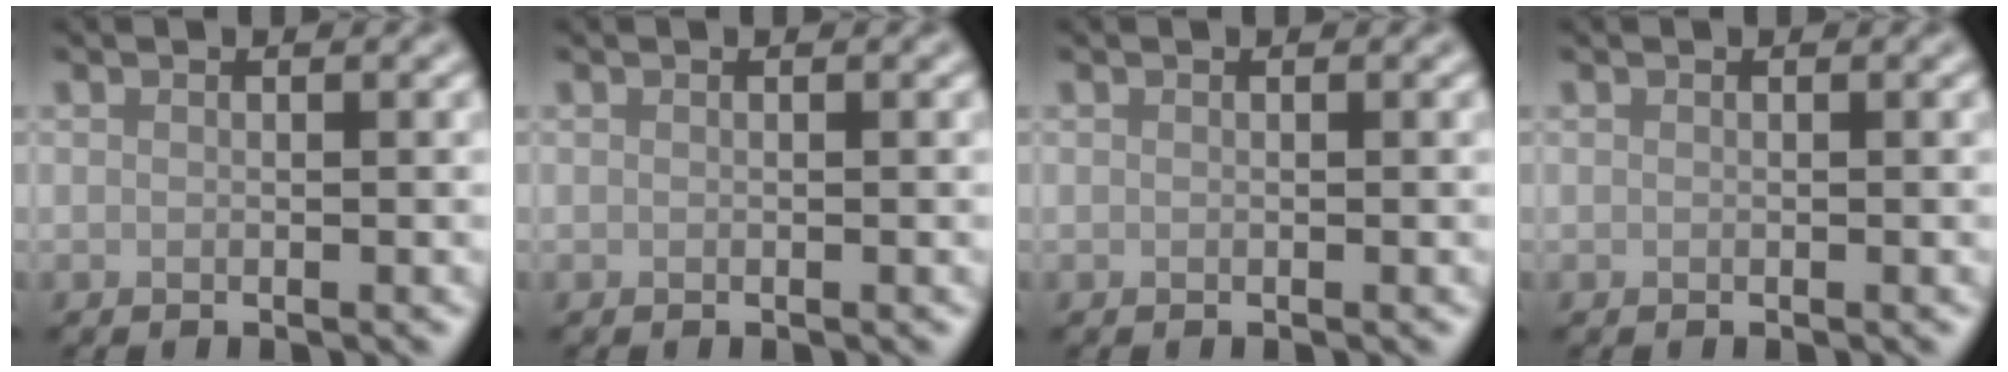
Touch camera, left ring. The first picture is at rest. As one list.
[{"total": 0.0}, {"total": 0.0}, {"total": 0.0}]